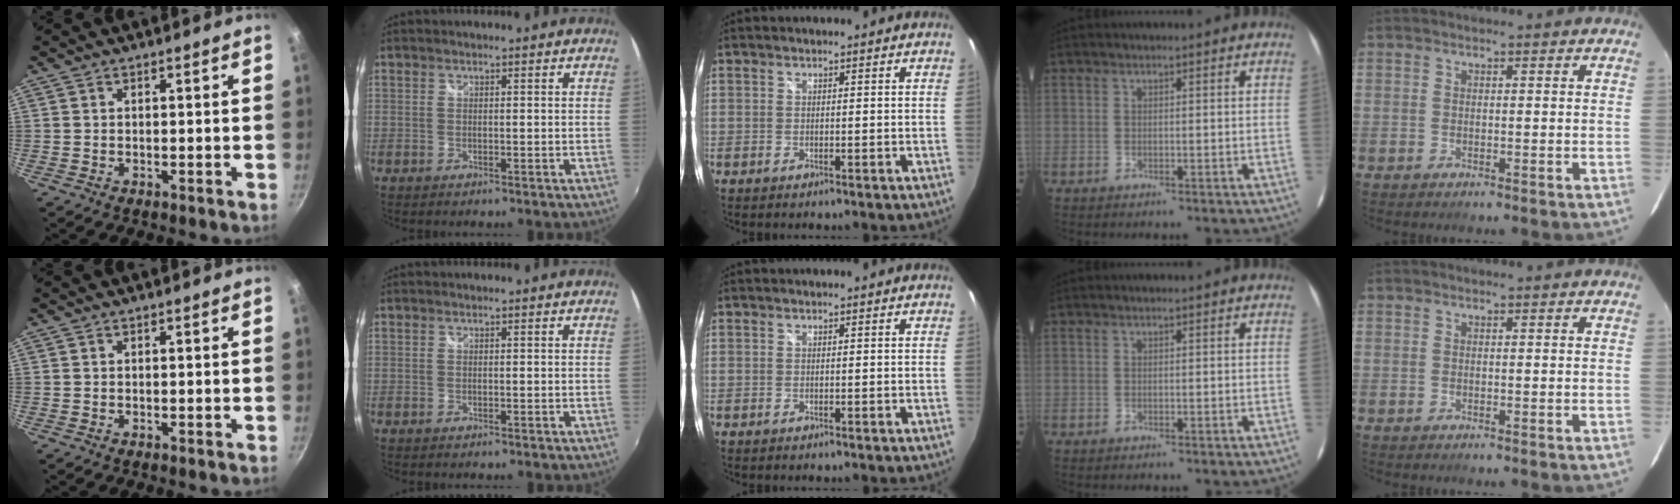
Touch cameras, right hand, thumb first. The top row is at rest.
{}